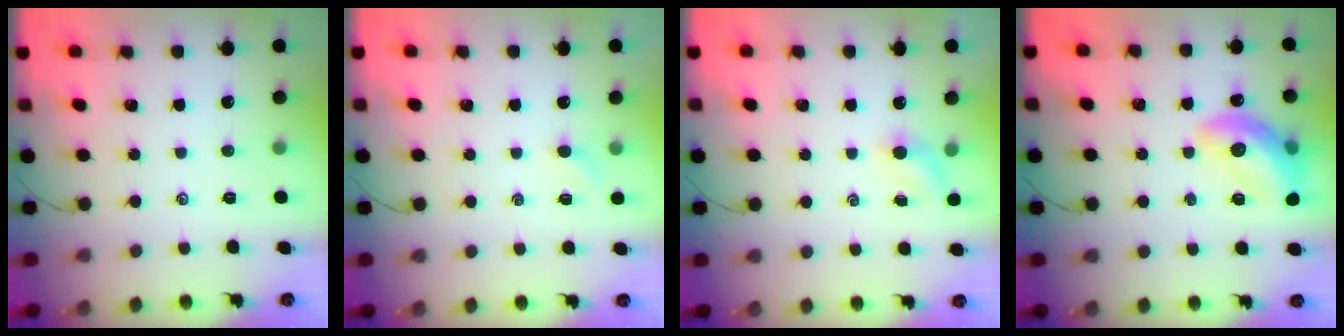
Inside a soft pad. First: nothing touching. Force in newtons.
{"total": 2.6, "press": 2.5, "slide": 0.8}
{"total": 3.5, "press": 3.4, "slide": 1.1}
{"total": 14.8, "press": 14.7, "slide": 2.0}